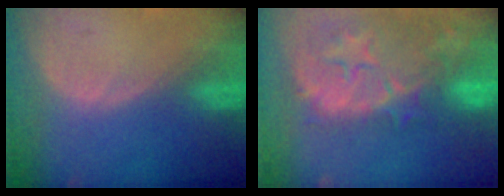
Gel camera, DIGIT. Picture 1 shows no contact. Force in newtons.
{"total": 13.4, "press": 11.7, "slide": 6.4}